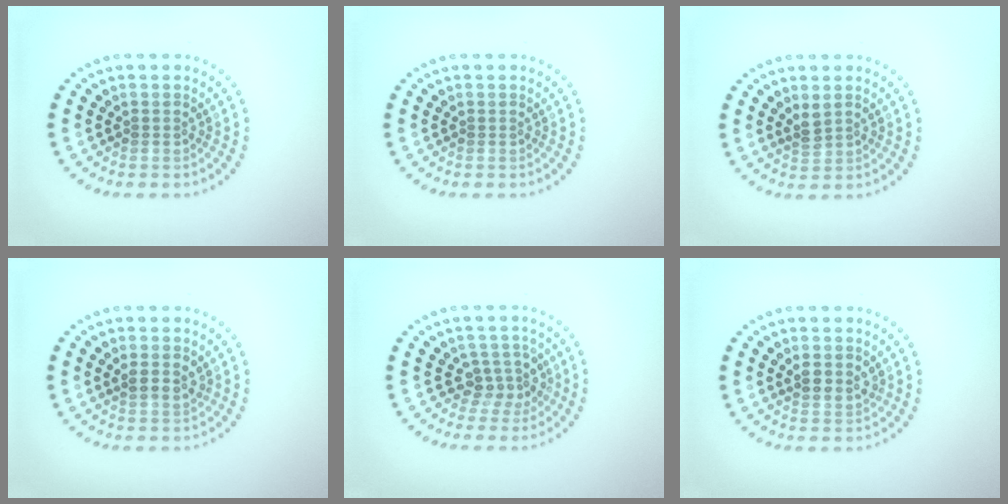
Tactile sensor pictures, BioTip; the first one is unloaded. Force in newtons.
{"total": 0.0}
{"total": 1.3, "press": 1.1, "slide": 0.7}
{"total": 1.8, "press": 1.7, "slide": 0.7}
{"total": 2.5, "press": 1.9, "slide": 1.6}
{"total": 2.0, "press": 1.8, "slide": 0.8}